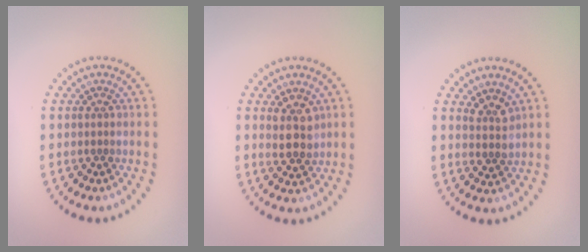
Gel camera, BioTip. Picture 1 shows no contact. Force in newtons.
{"total": 2.6, "press": 2.4, "slide": 0.9}
{"total": 1.8, "press": 1.4, "slide": 1.2}